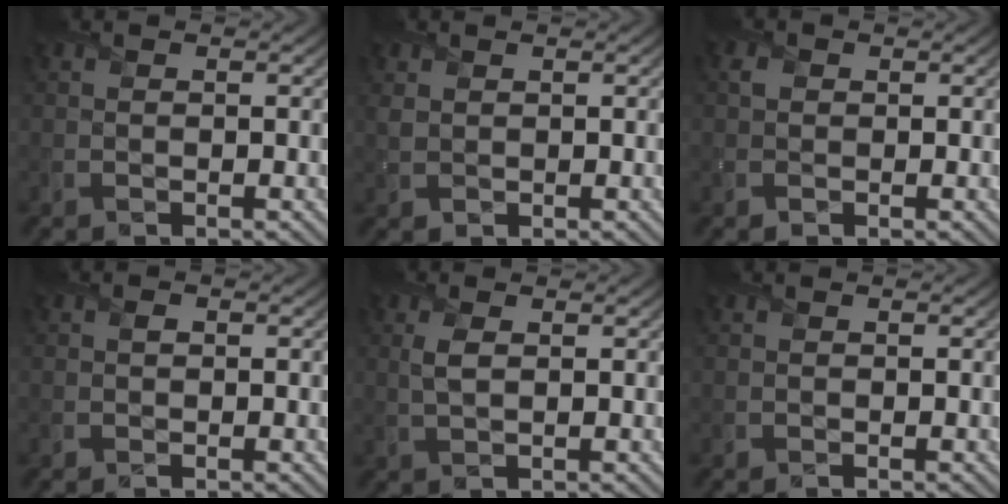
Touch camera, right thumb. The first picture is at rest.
{"total": 1.2, "force": [0.9, 0.7, 0.3], "torque": [-0.010, -0.002, 0.021]}
{"total": 1.1, "force": [0.3, 1.0, 0.2], "torque": [-0.001, 0.001, 0.002]}
{"total": 1.0, "force": [0.0, 0.8, 0.7], "torque": [-0.008, -0.003, -0.001]}
{"total": 1.9, "force": [0.6, 0.8, 1.7], "torque": [-0.043, -0.001, 0.014]}
{"total": 0.0}